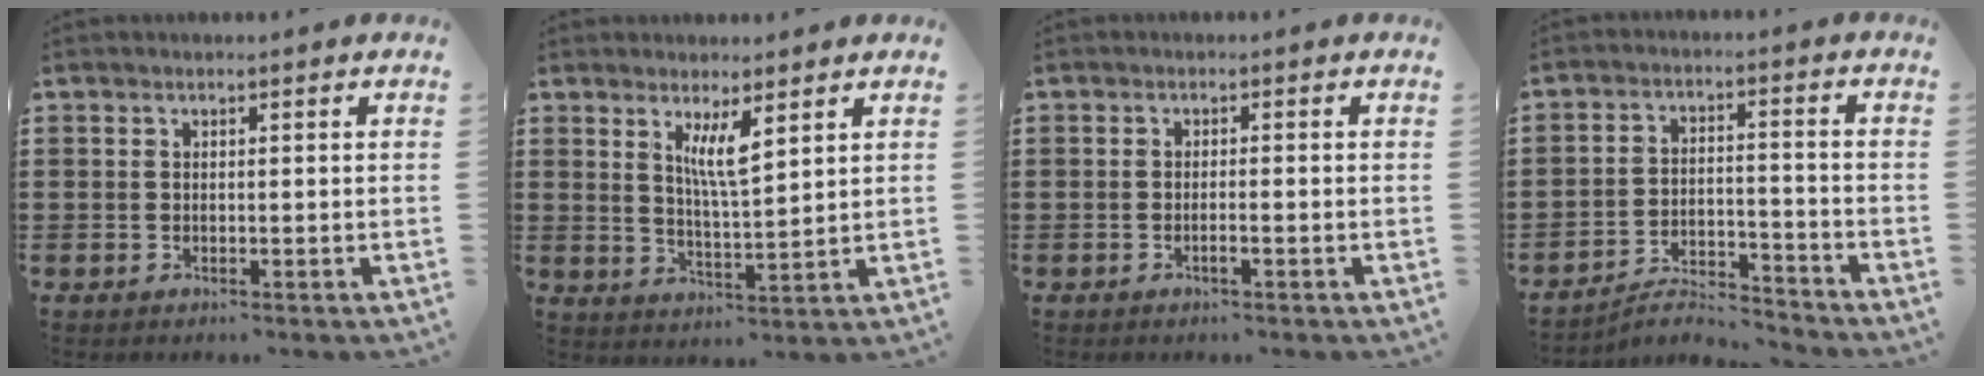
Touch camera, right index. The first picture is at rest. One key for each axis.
{"total": 5.3, "fx": 2.8, "fy": 1.0, "fz": 4.4, "tx": -0.094, "ty": -0.001, "tz": 0.047}
{"total": 1.4, "fx": -0.7, "fy": 0.1, "fz": 1.2, "tx": -0.020, "ty": -0.004, "tz": -0.012}
{"total": 4.6, "fx": -4.5, "fy": 0.2, "fz": 1.0, "tx": -0.020, "ty": 0.001, "tz": -0.091}